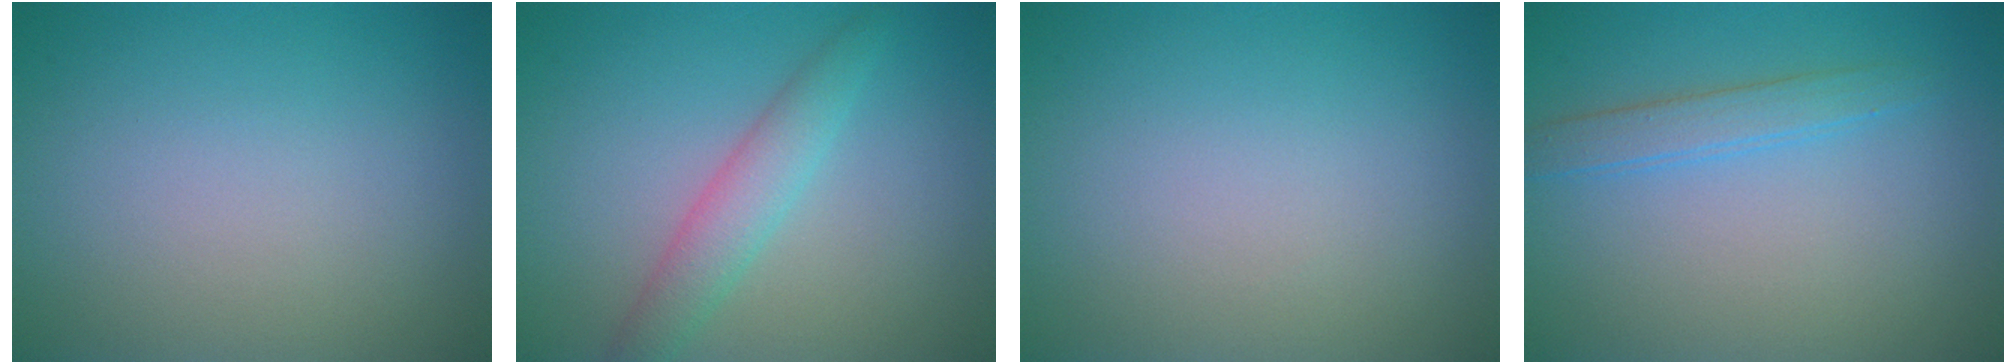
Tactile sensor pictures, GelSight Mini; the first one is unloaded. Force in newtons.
{"total": 2.9, "press": 2.9, "slide": 0.1}
{"total": 0.0}
{"total": 2.1, "press": 2.1, "slide": 0.1}